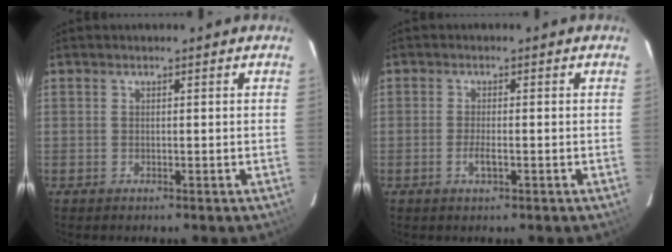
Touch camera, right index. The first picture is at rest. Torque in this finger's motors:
{"motor_torque": [0.00, 0.03, 0.01, 0.00]}